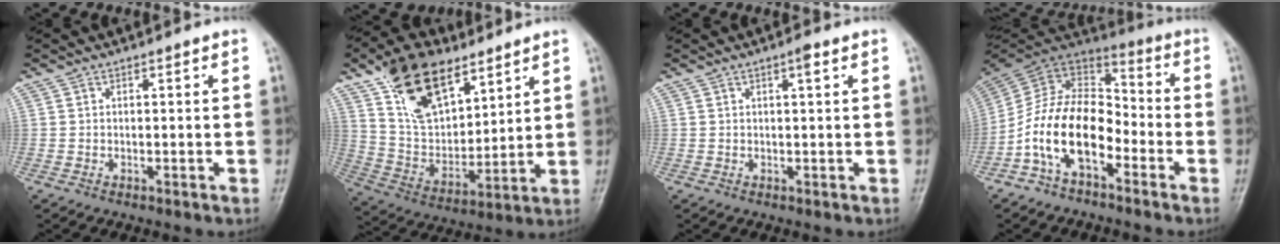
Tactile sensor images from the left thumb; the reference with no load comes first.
{"total": 18.3, "force": [11.2, 9.5, 11.0], "torque": [-0.153, -0.048, 0.216]}
{"total": 1.5, "force": [0.7, 0.1, 1.3], "torque": [-0.023, 0.000, 0.011]}
{"total": 15.5, "force": [-6.3, 8.8, 11.0], "torque": [-0.189, 0.068, -0.130]}